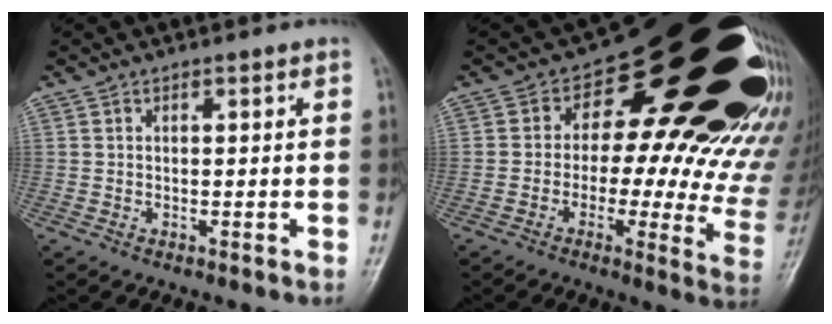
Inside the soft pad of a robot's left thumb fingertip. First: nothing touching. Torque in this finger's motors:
{"motor_torque": [1.02, 2.70, 2.27, -0.50, 0.14]}